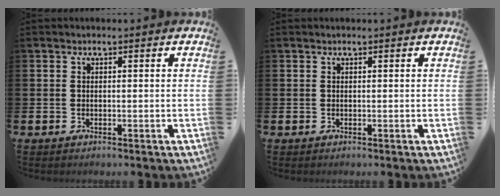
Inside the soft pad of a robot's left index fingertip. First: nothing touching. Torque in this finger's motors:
{"motor_torque": [-0.56, 0.09, -0.34, -0.03]}